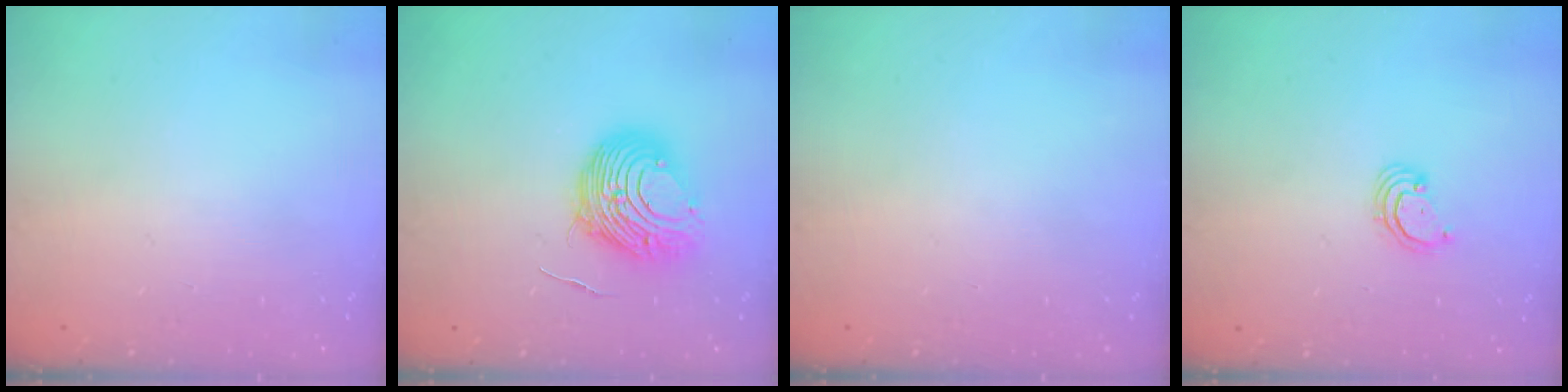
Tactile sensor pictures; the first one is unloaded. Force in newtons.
{"total": 10.4, "press": 10.3, "slide": 1.0}
{"total": 0.0}
{"total": 2.5, "press": 2.5, "slide": 0.2}